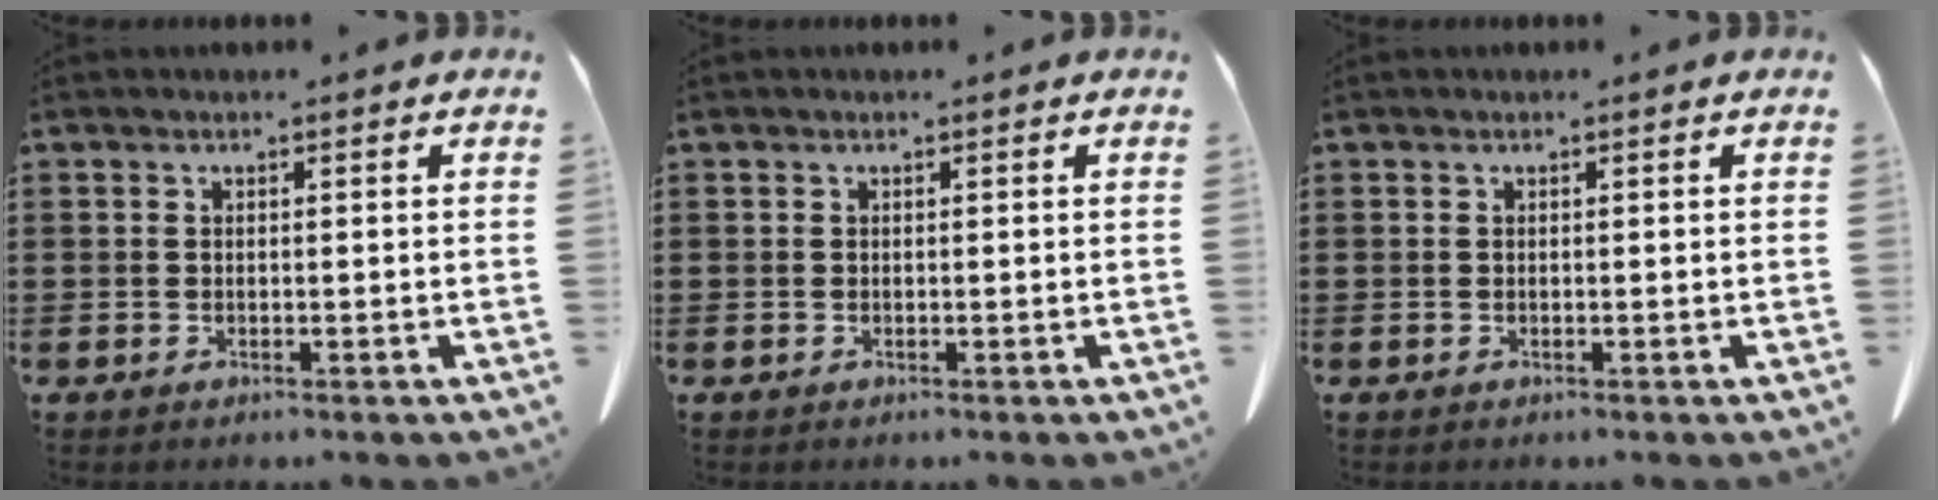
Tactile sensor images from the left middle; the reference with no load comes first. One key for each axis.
{"total": 0.0}
{"total": 0.0}